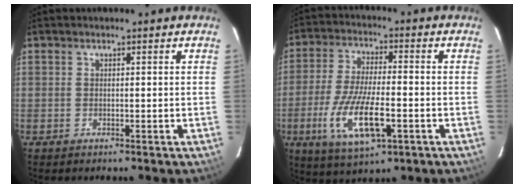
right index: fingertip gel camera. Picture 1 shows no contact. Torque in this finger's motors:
{"motor_torque": [1.14, -1.00, 0.38, 0.21]}